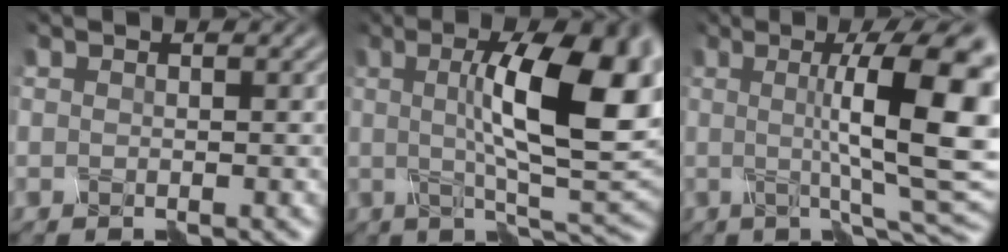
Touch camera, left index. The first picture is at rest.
{"total": 11.2, "force": [0.7, 2.3, 10.9], "torque": [-0.152, 0.009, 0.011]}
{"total": 11.7, "force": [0.3, 2.3, 11.4], "torque": [-0.133, 0.007, 0.002]}